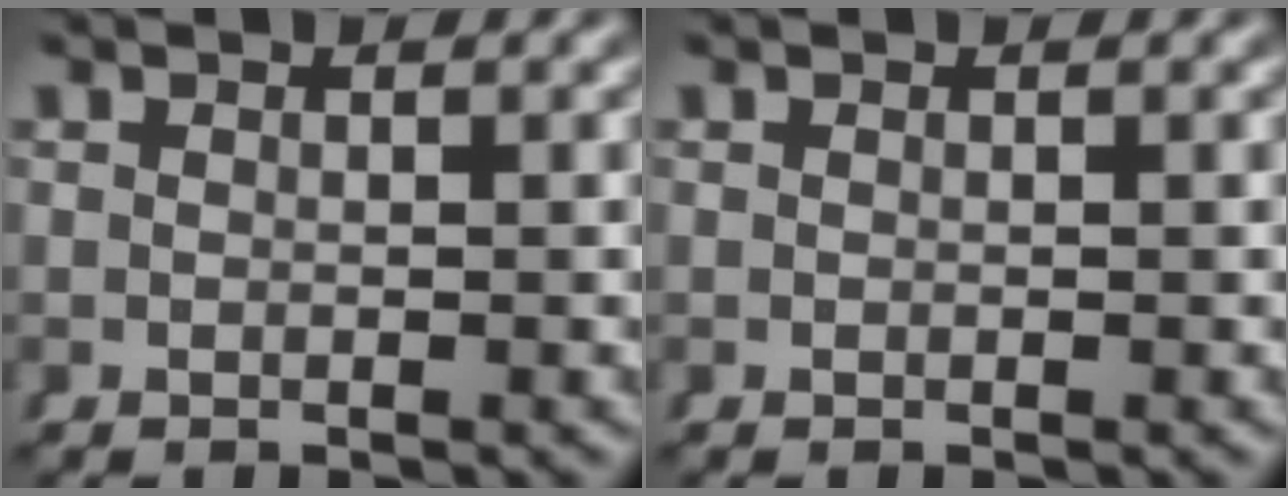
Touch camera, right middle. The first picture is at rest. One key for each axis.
{"total": 0.0}